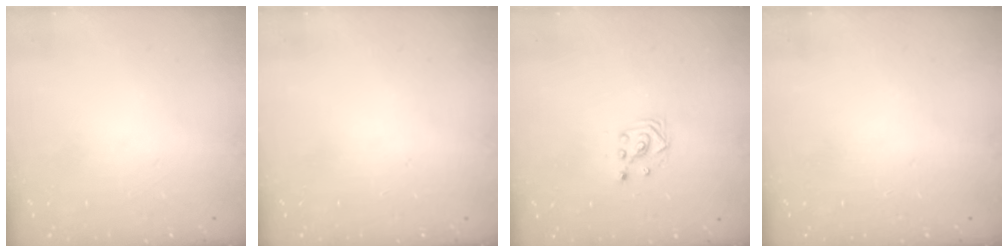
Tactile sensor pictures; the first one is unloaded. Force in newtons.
{"total": 0.0}
{"total": 3.0, "press": 3.0, "slide": 0.4}
{"total": 0.0}